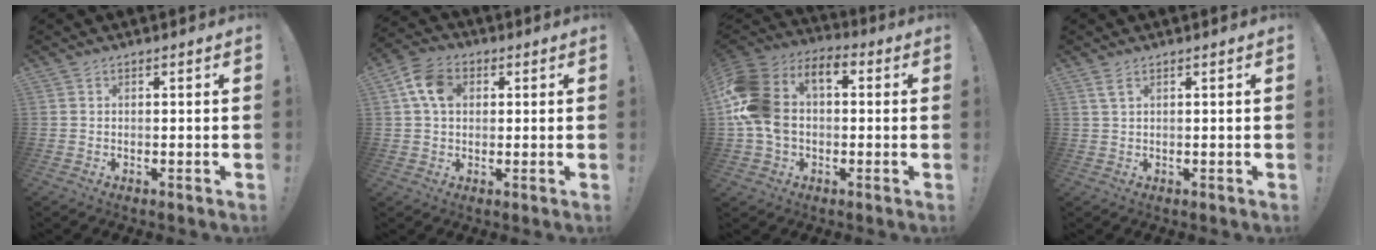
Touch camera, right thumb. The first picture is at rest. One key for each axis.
{"total": 9.8, "fx": 2.7, "fy": 7.3, "fz": 6.0, "tx": -0.105, "ty": 0.008, "tz": 0.052}
{"total": 16.5, "fx": 2.1, "fy": 11.6, "fz": 11.4, "tx": -0.232, "ty": 0.001, "tz": 0.040}
{"total": 2.3, "fx": 1.2, "fy": 0.6, "fz": 1.9, "tx": -0.032, "ty": -0.002, "tz": 0.019}